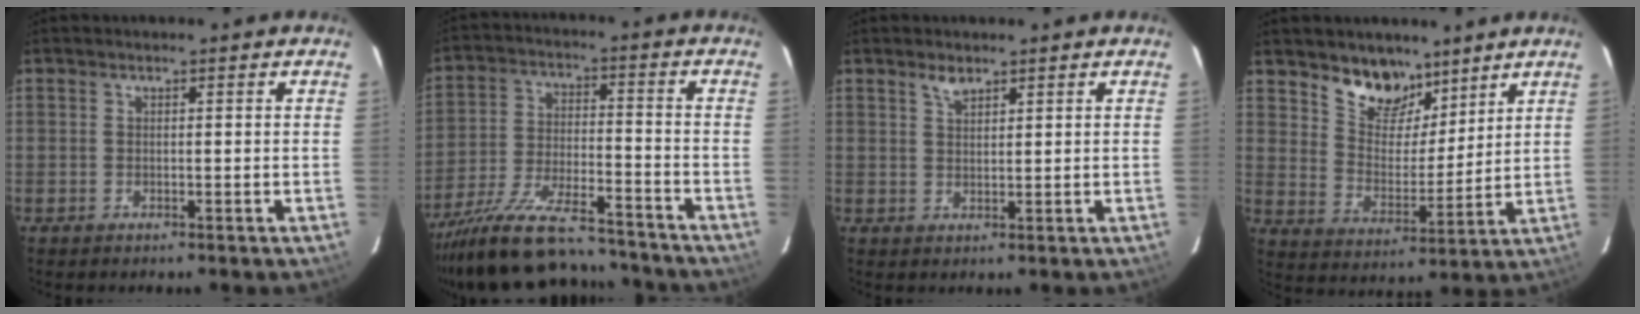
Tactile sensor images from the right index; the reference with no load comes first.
{"total": 22.6, "force": [-19.8, 5.2, 9.7], "torque": [-0.196, -0.035, -0.307]}
{"total": 2.2, "force": [1.7, 0.9, 1.1], "torque": [-0.018, 0.004, 0.031]}
{"total": 10.4, "force": [7.7, 5.8, 3.7], "torque": [-0.066, -0.006, 0.139]}